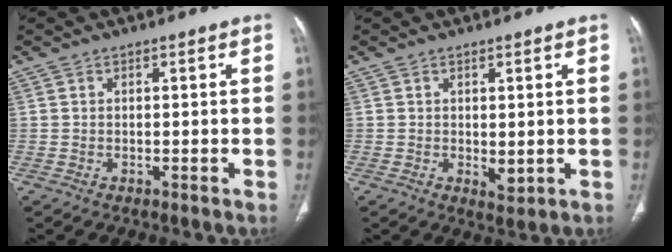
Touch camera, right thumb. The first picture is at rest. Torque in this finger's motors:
{"motor_torque": [2.61, 2.40, 0.98, -0.99, 0.41]}